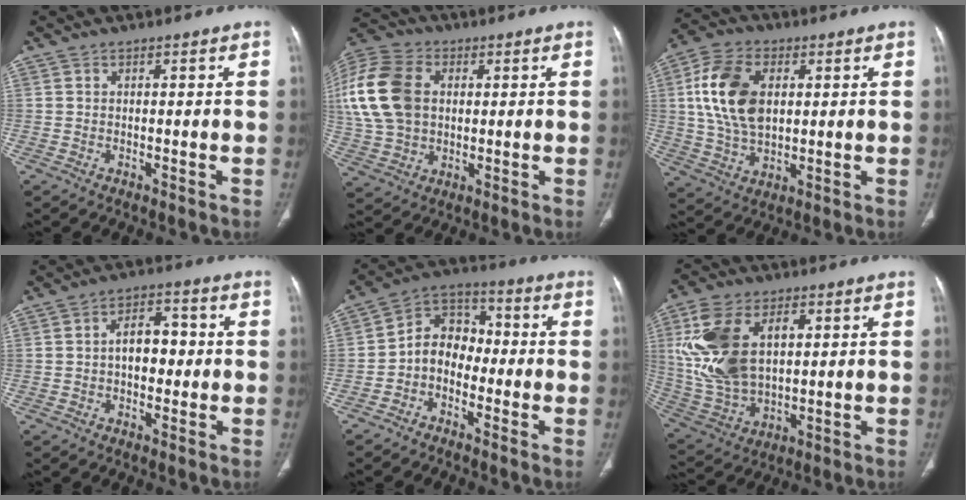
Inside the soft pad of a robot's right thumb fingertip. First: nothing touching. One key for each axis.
{"total": 20.4, "fx": 3.3, "fy": 14.8, "fz": 13.7, "tx": -0.312, "ty": 0.014, "tz": 0.066}
{"total": 14.5, "fx": 2.8, "fy": 9.2, "fz": 10.9, "tx": -0.202, "ty": 0.001, "tz": 0.052}
{"total": 7.0, "fx": -0.1, "fy": 4.5, "fz": 5.4, "tx": -0.059, "ty": 0.020, "tz": -0.007}
{"total": 8.6, "fx": -2.4, "fy": 6.6, "fz": 4.9, "tx": -0.052, "ty": 0.041, "tz": -0.060}
{"total": 18.1, "fx": 4.0, "fy": 11.1, "fz": 13.8, "tx": -0.269, "ty": -0.006, "tz": 0.087}